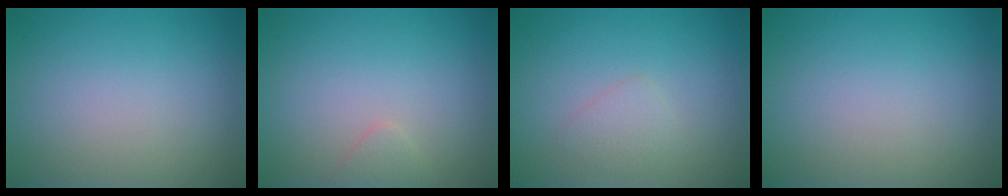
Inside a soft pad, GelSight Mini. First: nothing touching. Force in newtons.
{"total": 0.8, "press": 0.8, "slide": 0.1}
{"total": 1.3, "press": 1.3, "slide": 0.1}
{"total": 0.0}